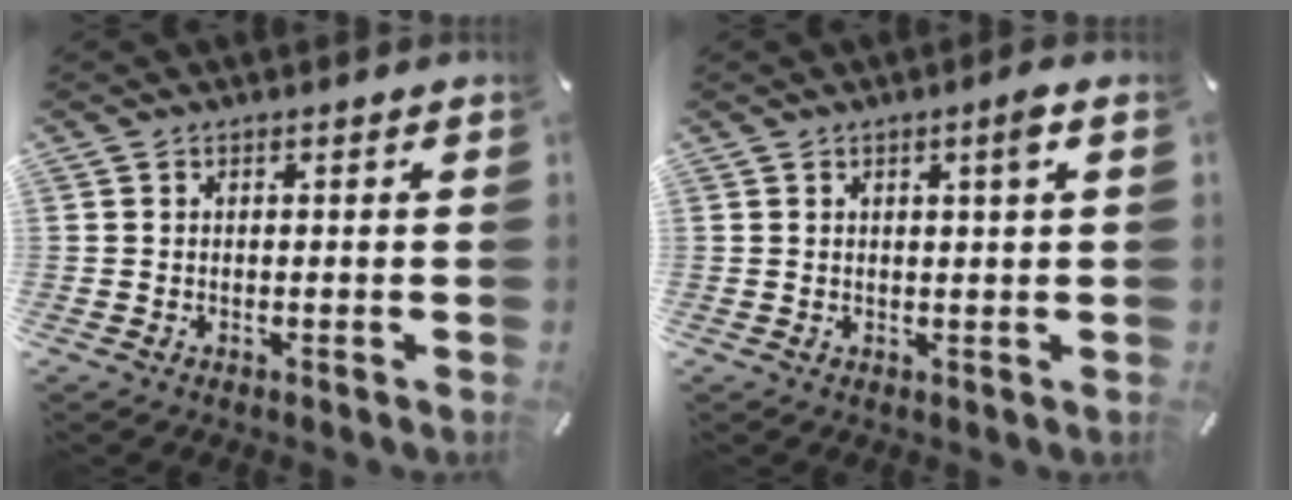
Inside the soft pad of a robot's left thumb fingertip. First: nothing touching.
{"total": 3.0, "force": [1.3, 0.2, 2.7], "torque": [-0.047, -0.004, 0.018]}